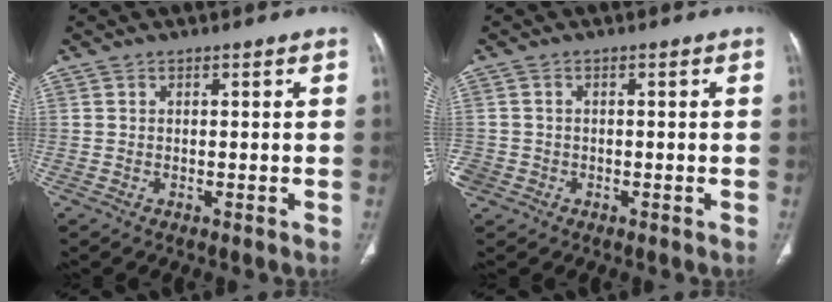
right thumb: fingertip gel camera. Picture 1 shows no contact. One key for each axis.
{"total": 3.2, "fx": -1.3, "fy": 2.7, "fz": 0.8, "tx": -0.018, "ty": 0.010, "tz": -0.025}